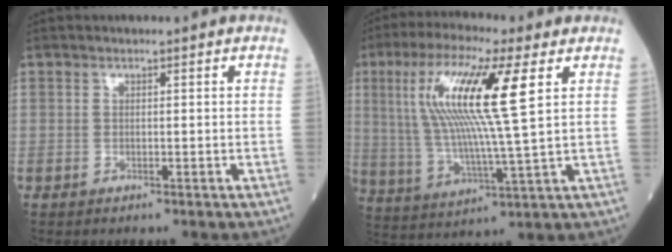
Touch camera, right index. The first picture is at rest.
{"total": 15.7, "force": [5.0, 0.3, 14.9], "torque": [-0.307, 0.011, 0.086]}